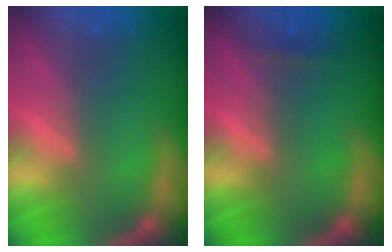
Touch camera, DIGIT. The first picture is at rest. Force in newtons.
{"total": 0.9}